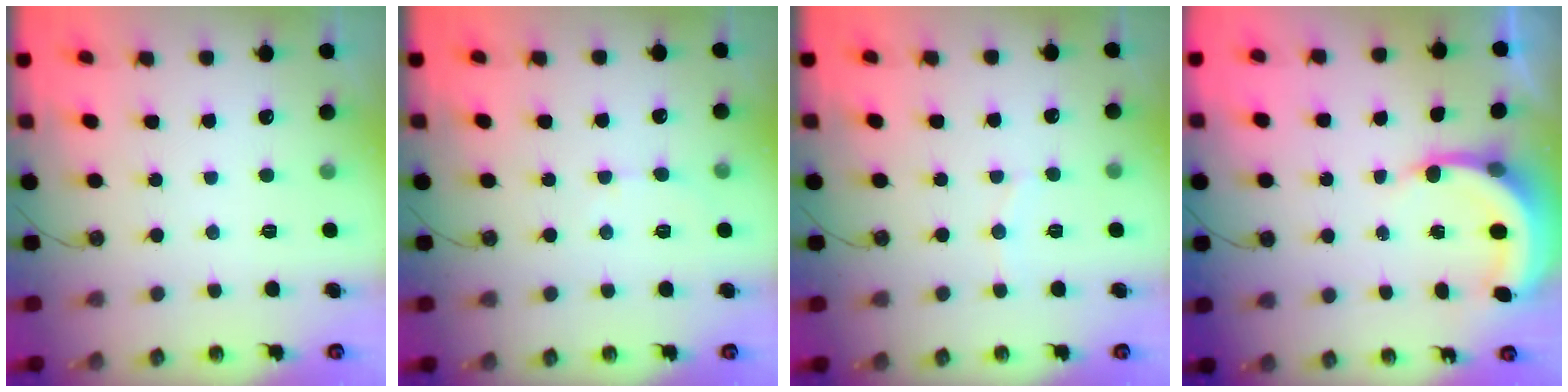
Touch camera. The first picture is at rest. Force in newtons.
{"total": 6.7, "press": 6.7, "slide": 0.3}
{"total": 4.1, "press": 4.0, "slide": 0.4}
{"total": 5.9, "press": 5.9, "slide": 0.8}